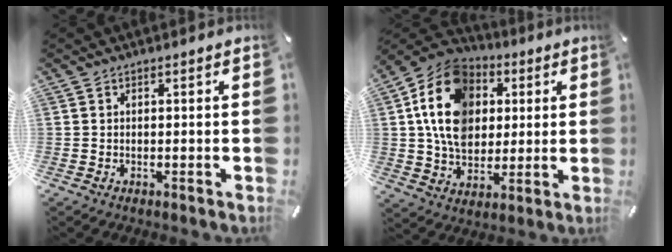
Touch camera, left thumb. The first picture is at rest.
{"total": 17.0, "force": [3.3, 13.6, 9.7], "torque": [-0.192, 0.001, 0.062]}